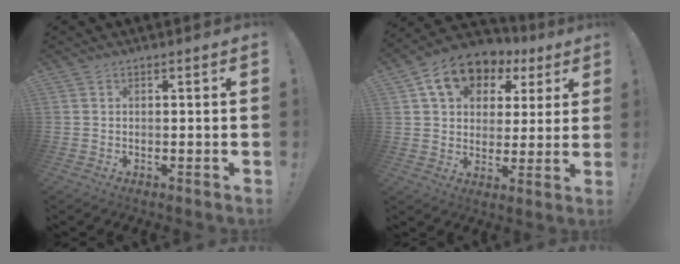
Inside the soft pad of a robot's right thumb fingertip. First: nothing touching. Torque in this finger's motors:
{"motor_torque": [0.82, 2.79, 0.71, -0.38, 0.04]}